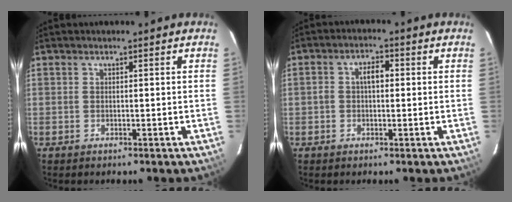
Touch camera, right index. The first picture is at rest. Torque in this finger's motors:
{"motor_torque": [0.09, -0.04, 0.04, 0.06]}